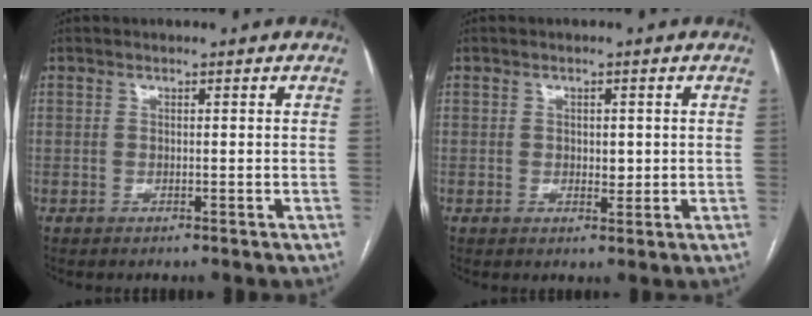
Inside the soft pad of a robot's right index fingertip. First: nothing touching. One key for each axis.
{"total": 2.1, "fx": 0.1, "fy": 1.3, "fz": 1.7, "tx": -0.023, "ty": -0.001, "tz": 0.004}